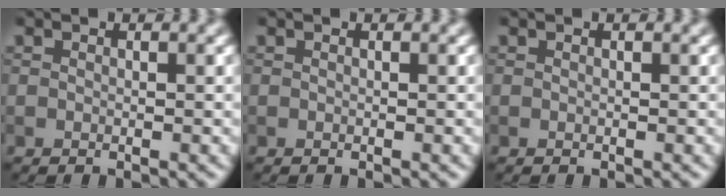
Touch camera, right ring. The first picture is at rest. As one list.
[{"total": 0.0}, {"total": 0.0}]